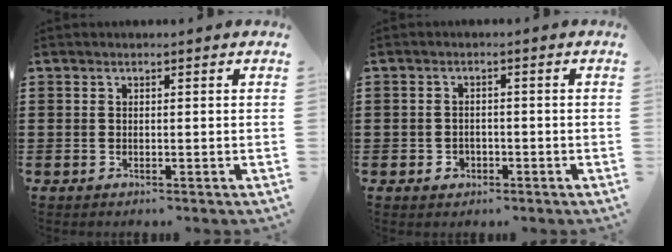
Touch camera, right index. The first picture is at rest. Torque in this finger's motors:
{"motor_torque": [0.90, 1.00, 0.04, 0.00]}